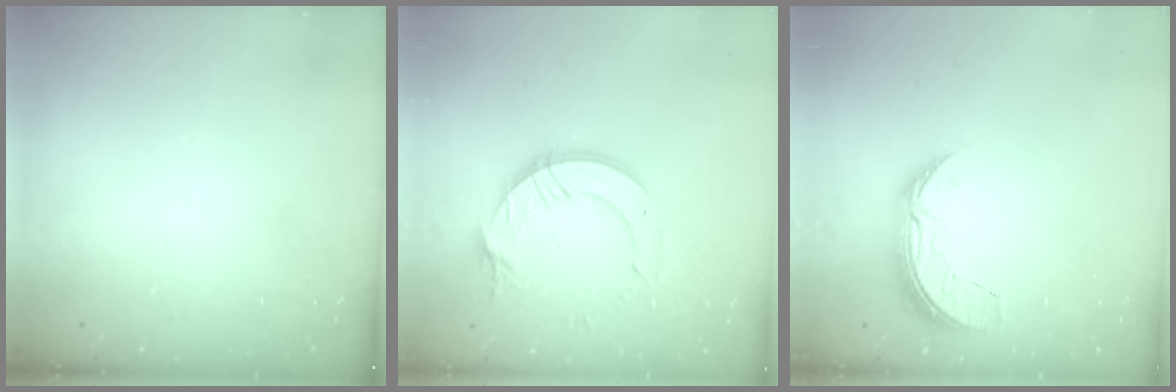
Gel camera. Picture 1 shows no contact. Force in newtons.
{"total": 13.5, "press": 13.5, "slide": 1.4}
{"total": 7.3, "press": 7.3, "slide": 0.7}